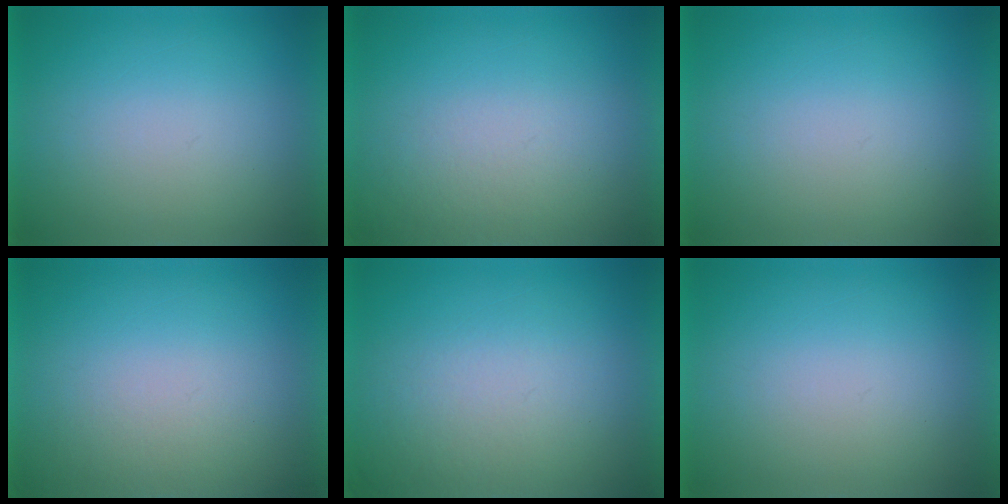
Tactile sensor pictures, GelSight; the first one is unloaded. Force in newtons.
{"total": 3.2}
{"total": 0.0}
{"total": 1.9}
{"total": 4.2}
{"total": 0.0}